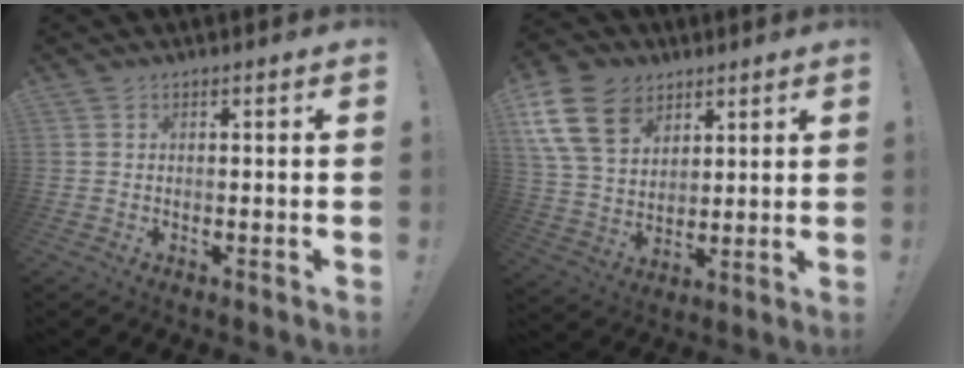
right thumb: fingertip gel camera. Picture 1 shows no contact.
{"total": 17.5, "force": [8.1, 12.5, 9.2], "torque": [-0.167, -0.035, 0.155]}